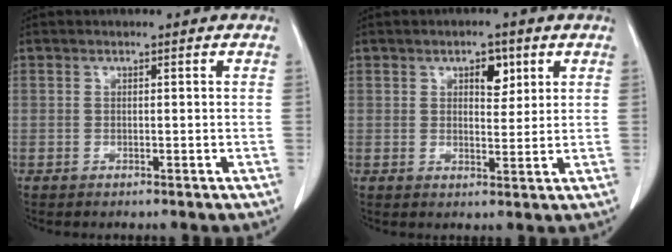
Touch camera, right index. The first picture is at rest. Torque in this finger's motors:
{"motor_torque": [0.10, 0.12, 0.06, 0.02]}